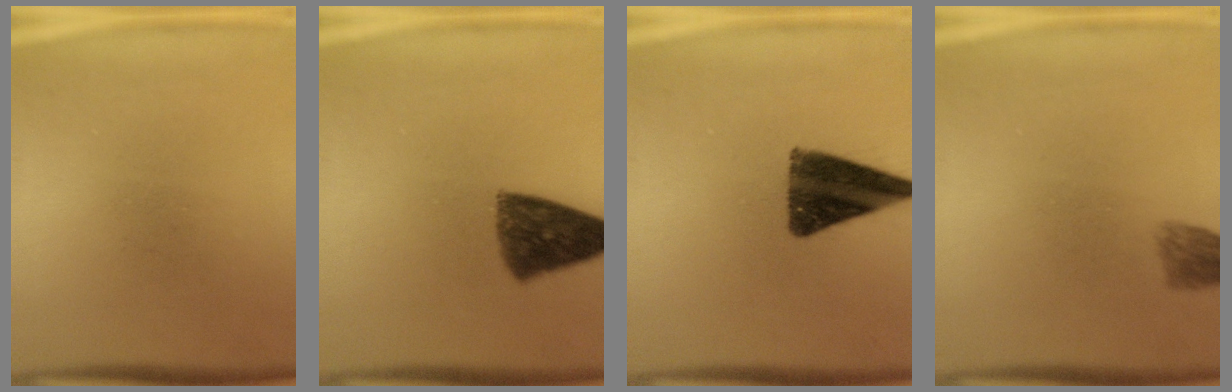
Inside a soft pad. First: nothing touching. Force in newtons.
{"total": 9.1}
{"total": 12.2}
{"total": 2.9}